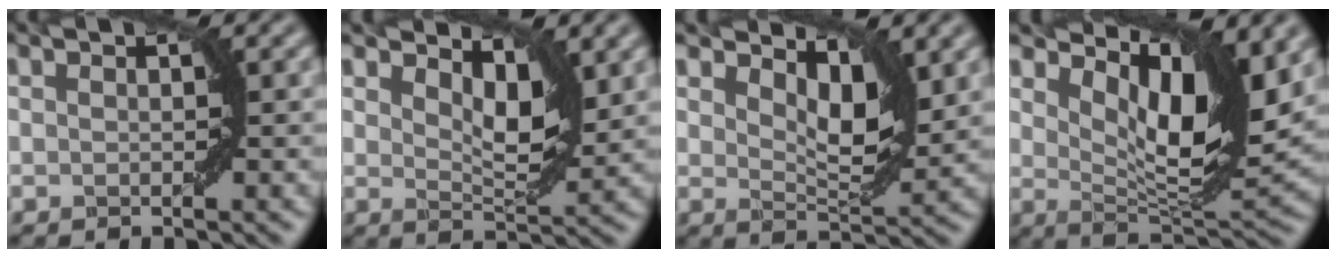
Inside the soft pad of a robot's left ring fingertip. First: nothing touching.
{"total": 3.9, "force": [2.1, 1.6, 2.8], "torque": [-0.051, -0.008, 0.031]}
{"total": 4.4, "force": [2.3, 1.9, 3.2], "torque": [-0.058, -0.009, 0.034]}
{"total": 9.7, "force": [4.8, 3.3, 7.7], "torque": [-0.123, -0.011, 0.086]}